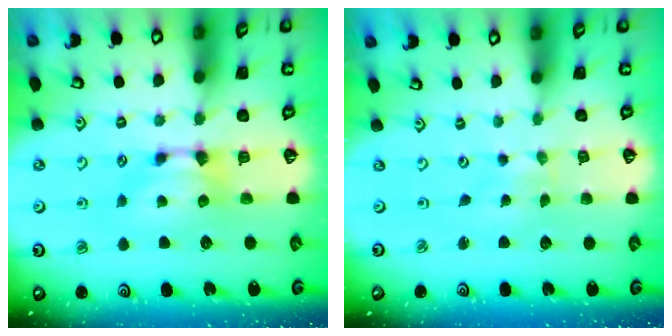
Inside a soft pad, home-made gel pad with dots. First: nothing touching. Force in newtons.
{"total": 4.6, "press": 4.5, "slide": 0.2}